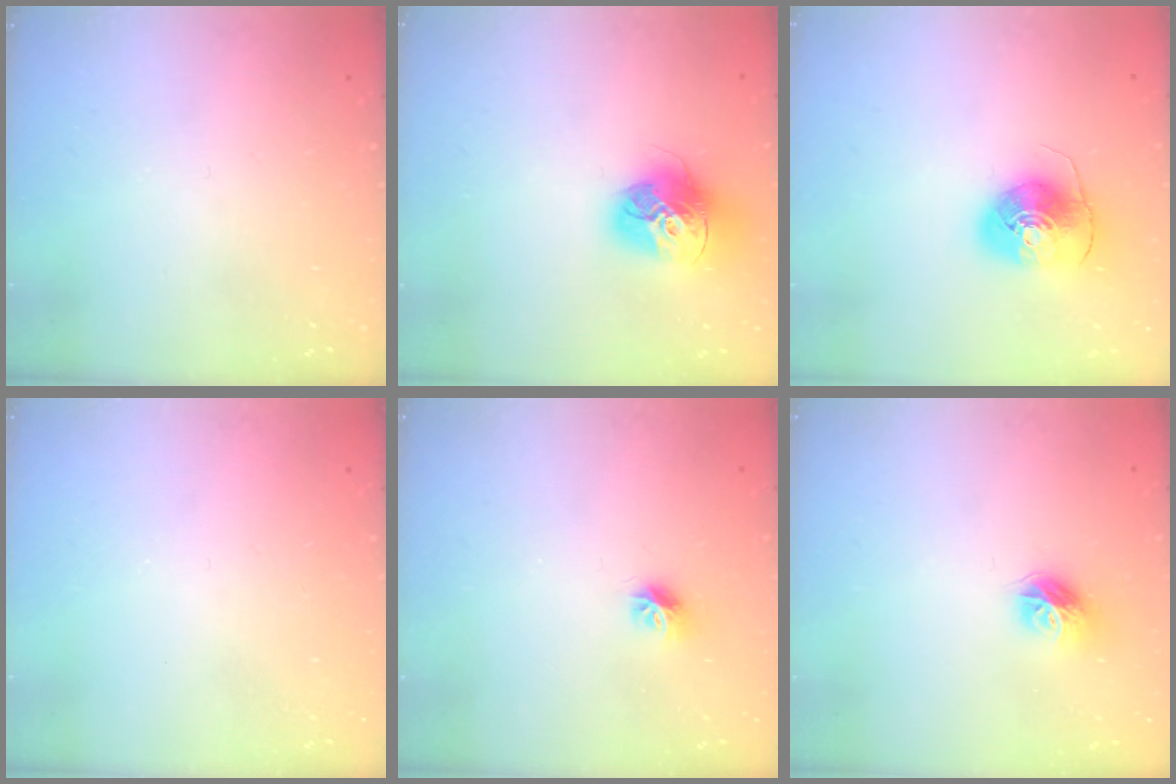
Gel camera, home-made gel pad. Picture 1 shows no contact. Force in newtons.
{"total": 15.9, "press": 15.8, "slide": 1.7}
{"total": 8.6, "press": 8.5, "slide": 1.1}
{"total": 0.0}
{"total": 7.4, "press": 7.3, "slide": 0.6}
{"total": 9.4, "press": 9.4, "slide": 0.5}